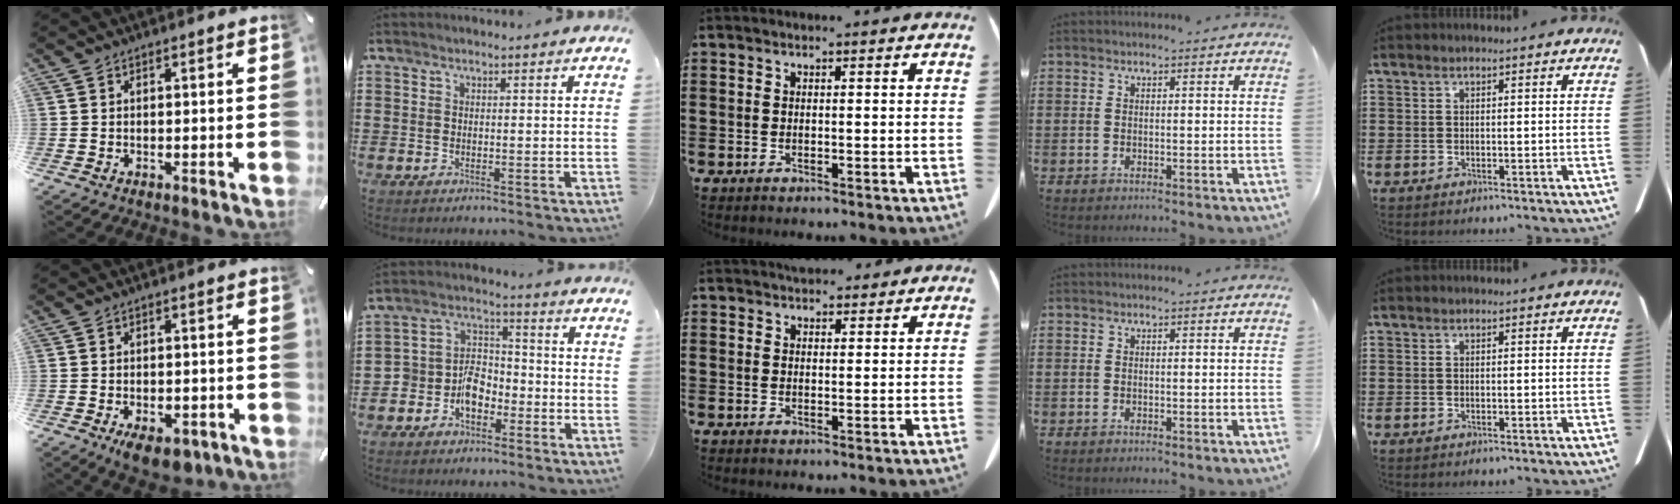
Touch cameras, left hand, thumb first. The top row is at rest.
{"thumb": {"total": 6.2, "force": [-3.2, 3.3, 4.2], "torque": [-0.072, 0.013, -0.051]}, "index": {"total": 6.4, "force": [-3.6, 4.4, 2.9], "torque": [-0.066, 0.015, -0.070]}, "middle": {"total": 2.5, "force": [2.3, 0.7, 0.3], "torque": [-0.013, -0.004, 0.046]}}